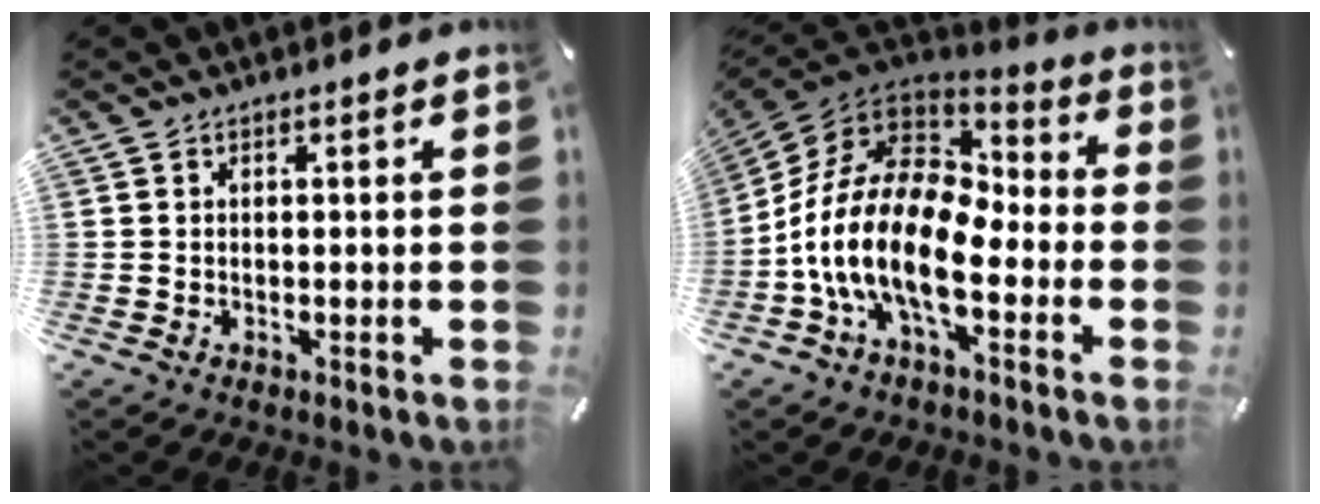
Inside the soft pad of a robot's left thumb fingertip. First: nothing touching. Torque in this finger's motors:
{"motor_torque": [1.07, 1.22, 2.67, 0.10, 1.03]}